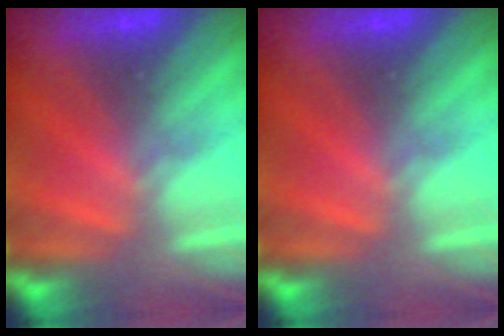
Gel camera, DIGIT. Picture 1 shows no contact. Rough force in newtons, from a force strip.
{"total": 0.0}